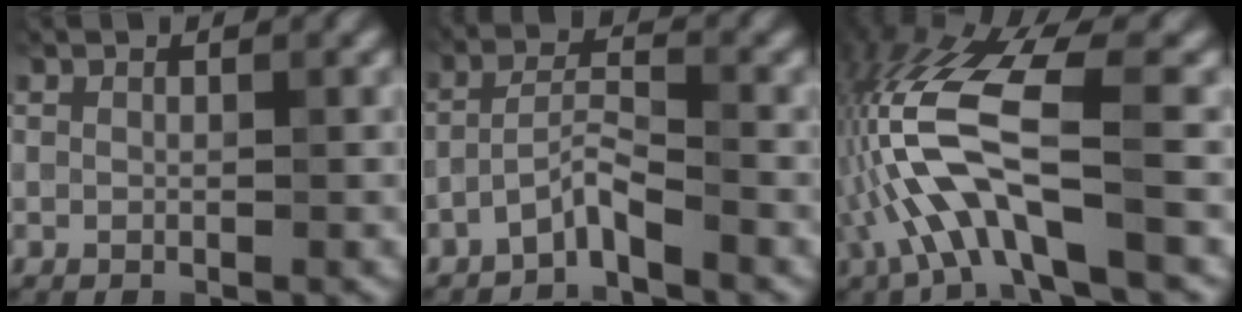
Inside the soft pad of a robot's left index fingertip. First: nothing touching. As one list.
[{"total": 2.6, "force": [-2.1, 0.3, 1.5], "torque": [-0.036, 0.011, -0.048]}, {"total": 9.3, "force": [-2.4, 2.8, 8.5], "torque": [-0.191, 0.017, -0.047]}]